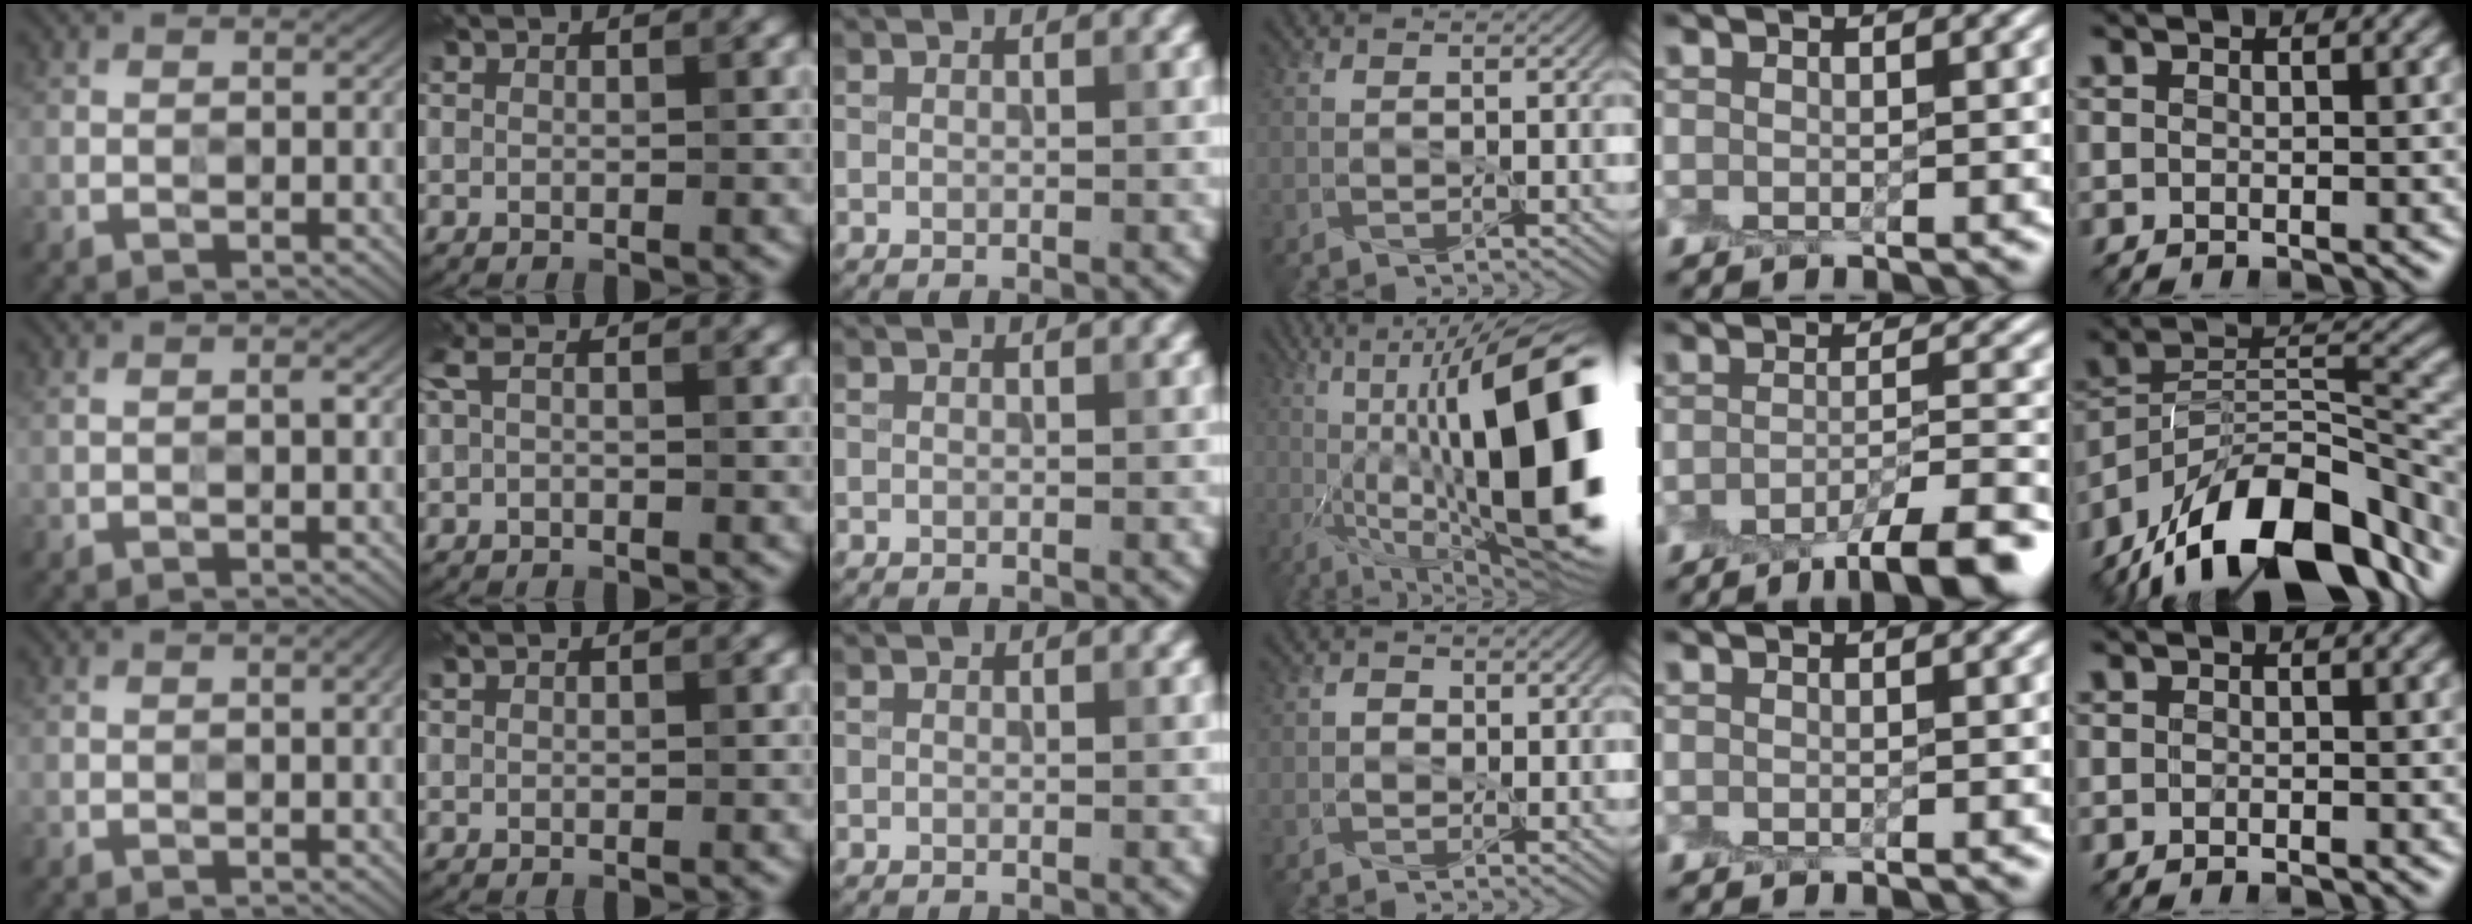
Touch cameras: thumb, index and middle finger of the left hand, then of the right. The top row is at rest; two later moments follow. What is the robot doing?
{"motion": "peel", "object": "plastic wrap"}